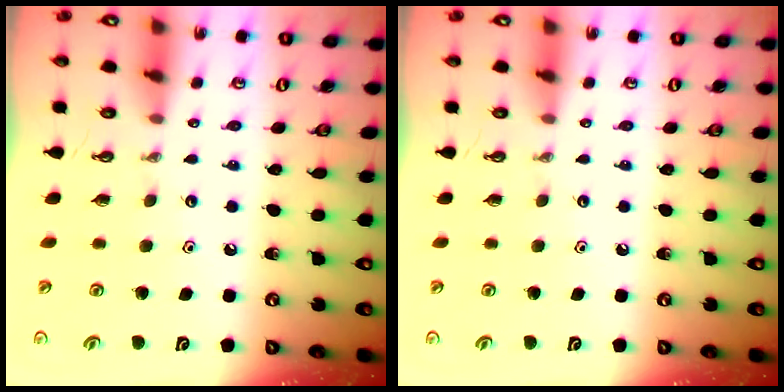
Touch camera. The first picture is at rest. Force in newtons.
{"total": 0.0}